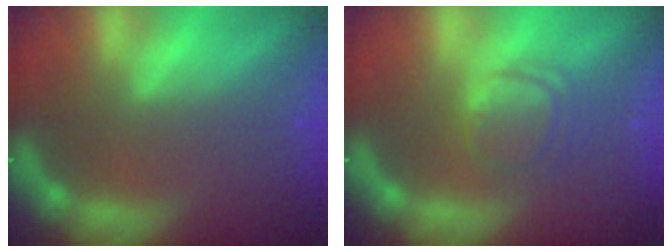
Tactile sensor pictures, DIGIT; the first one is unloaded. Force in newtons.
{"total": 4.0}